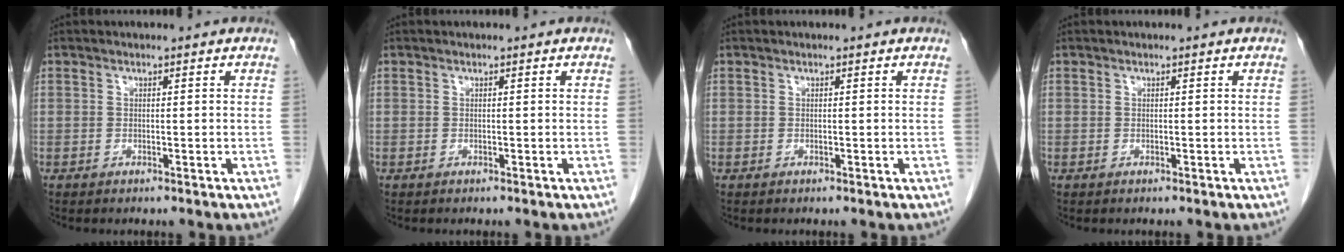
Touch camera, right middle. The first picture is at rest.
{"total": 0.0}
{"total": 0.0}
{"total": 0.0}